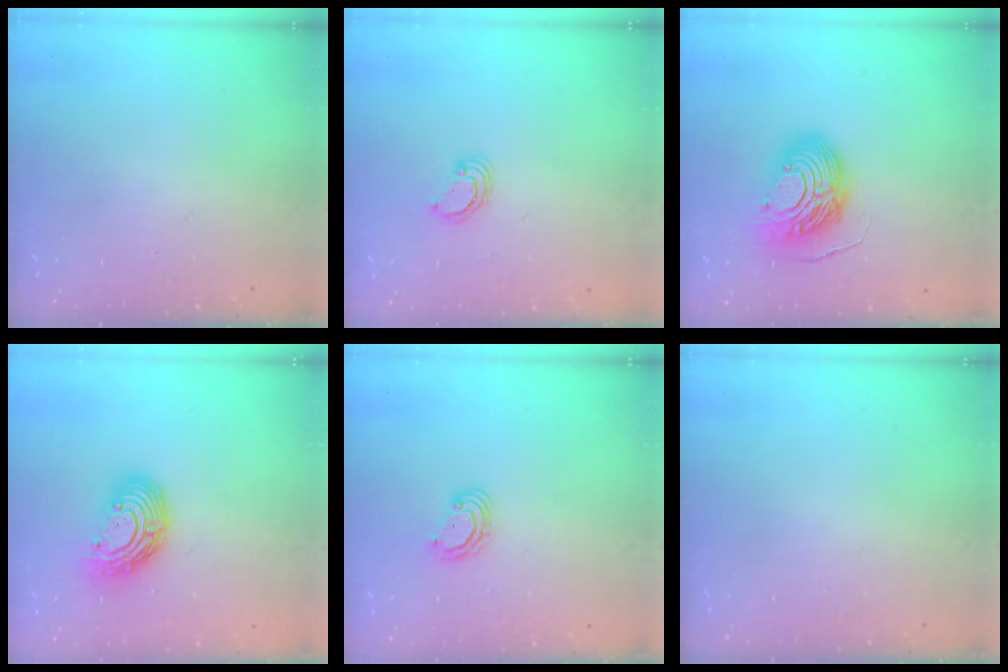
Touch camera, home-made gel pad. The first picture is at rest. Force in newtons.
{"total": 3.9, "press": 3.9, "slide": 0.3}
{"total": 14.1, "press": 14.1, "slide": 1.2}
{"total": 13.2, "press": 13.1, "slide": 1.3}
{"total": 4.9, "press": 4.9, "slide": 0.4}
{"total": 0.0}